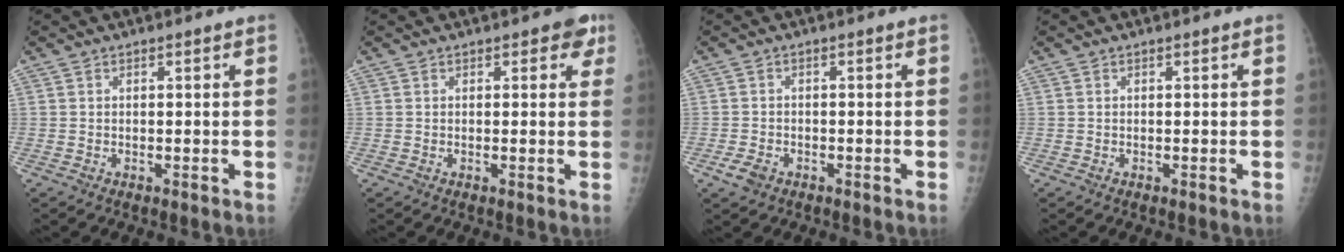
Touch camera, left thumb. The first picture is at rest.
{"total": 2.8, "force": [1.3, 1.7, 1.8], "torque": [0.007, 0.000, 0.007]}
{"total": 2.8, "force": [-1.6, 1.9, 1.3], "torque": [-0.025, 0.005, -0.025]}
{"total": 0.0}